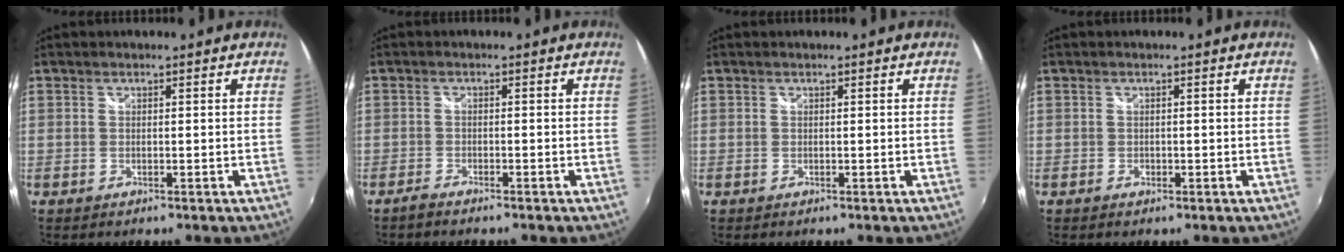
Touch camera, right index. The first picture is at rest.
{"total": 2.4, "force": [-2.2, 0.4, 1.0], "torque": [-0.031, -0.005, -0.043]}
{"total": 0.0}
{"total": 1.0, "force": [-0.5, 0.9, 0.3], "torque": [-0.005, -0.002, -0.007]}